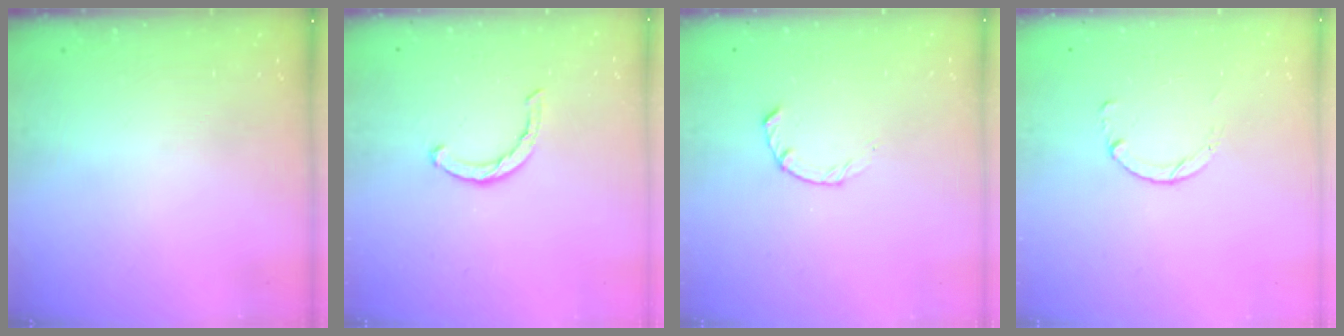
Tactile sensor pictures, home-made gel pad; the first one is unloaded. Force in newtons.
{"total": 2.1, "press": 2.1, "slide": 0.3}
{"total": 2.3, "press": 2.2, "slide": 0.4}
{"total": 1.8, "press": 1.8, "slide": 0.2}